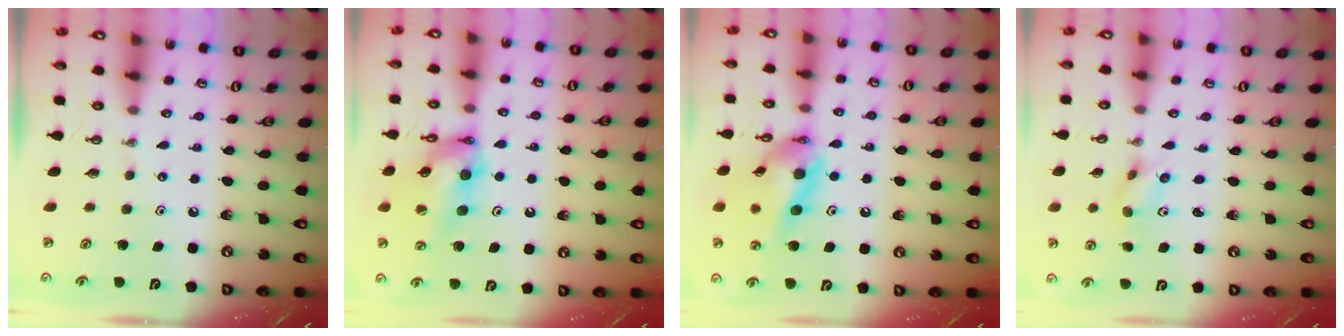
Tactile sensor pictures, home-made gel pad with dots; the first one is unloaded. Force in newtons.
{"total": 13.3, "press": 12.9, "slide": 3.2}
{"total": 16.7, "press": 16.2, "slide": 4.1}
{"total": 2.5, "press": 2.3, "slide": 0.9}